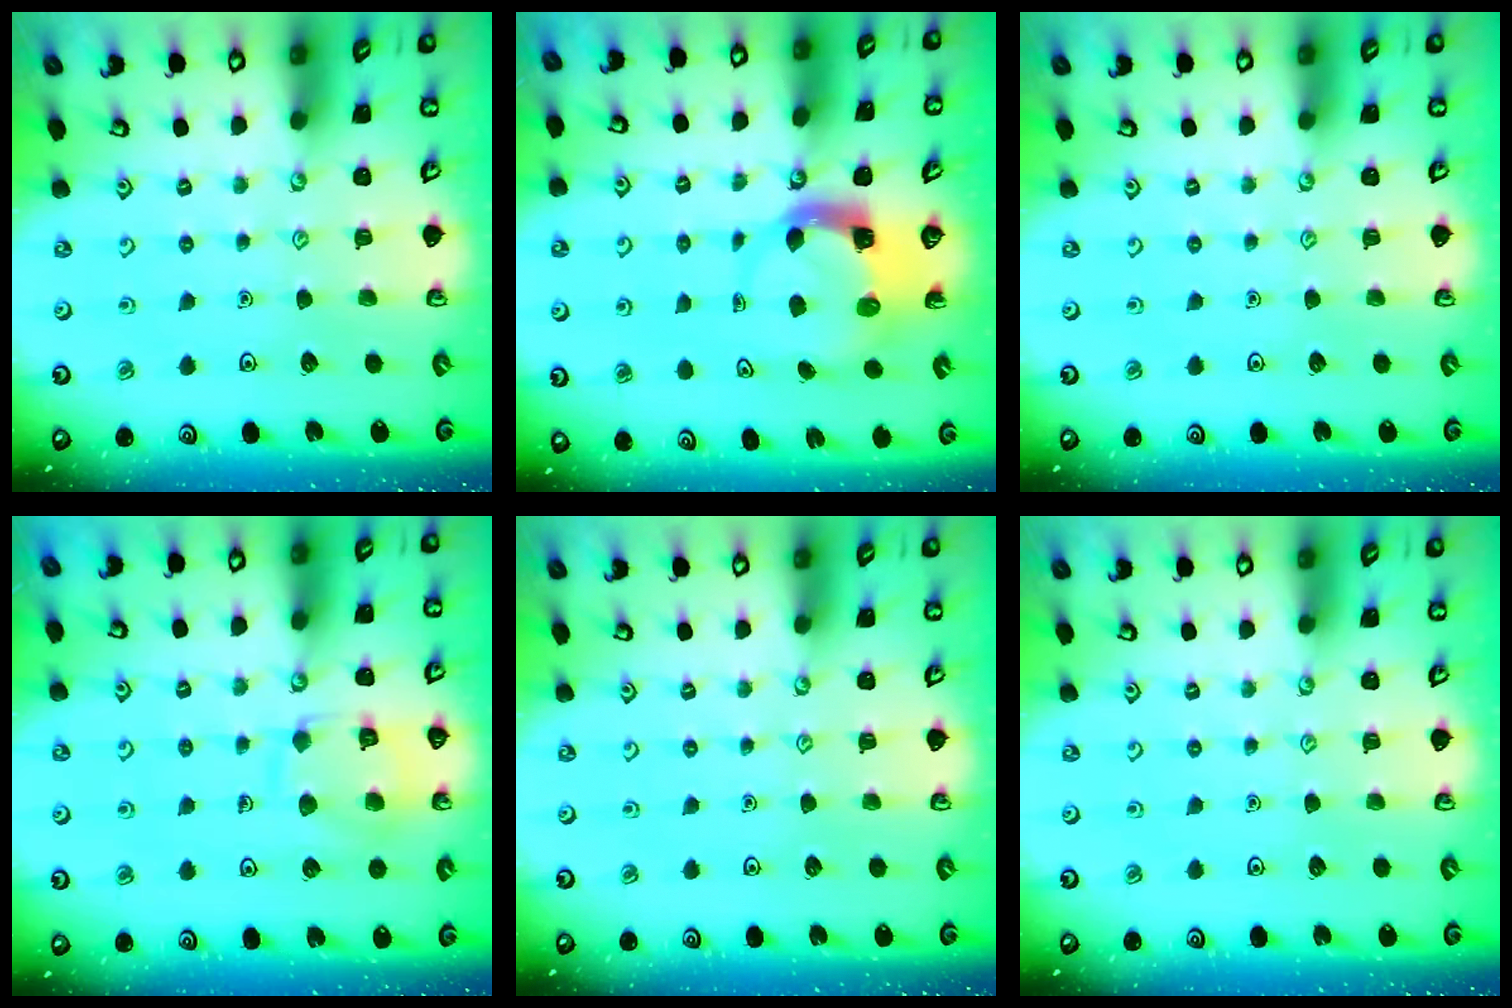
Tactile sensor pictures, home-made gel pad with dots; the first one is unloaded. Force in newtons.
{"total": 3.8, "press": 3.8, "slide": 0.6}
{"total": 0.0}
{"total": 10.6, "press": 10.6, "slide": 0.2}
{"total": 0.0}
{"total": 0.0}